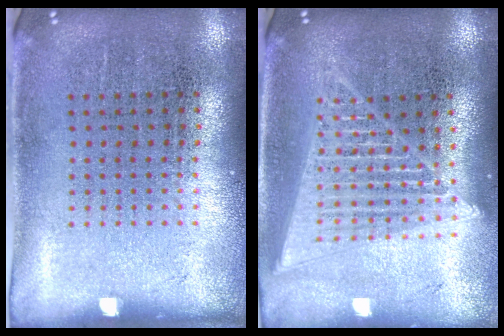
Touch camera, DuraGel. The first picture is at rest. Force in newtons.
{"total": 1.8, "press": 1.6, "slide": 0.8}